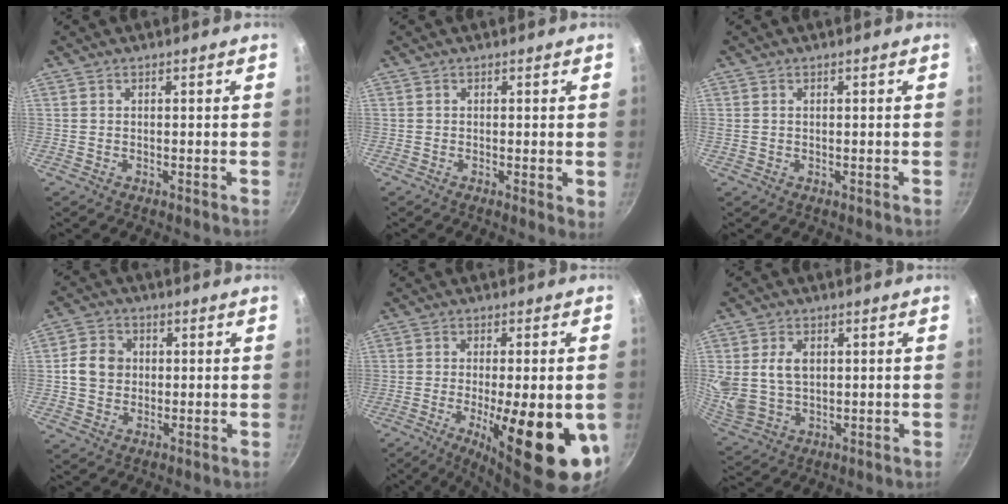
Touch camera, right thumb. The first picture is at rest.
{"total": 1.8, "force": [0.0, 0.5, 1.7], "torque": [-0.022, -0.006, -0.002]}
{"total": 0.6, "force": [0.1, 0.5, 0.3], "torque": [-0.005, 0.002, 0.003]}
{"total": 6.7, "force": [0.4, 5.8, 3.3], "torque": [-0.038, 0.008, -0.004]}
{"total": 21.6, "force": [-5.6, 6.6, 19.8], "torque": [-0.263, -0.007, -0.069]}
{"total": 9.5, "force": [1.8, 6.9, 6.3], "torque": [-0.109, -0.016, 0.043]}